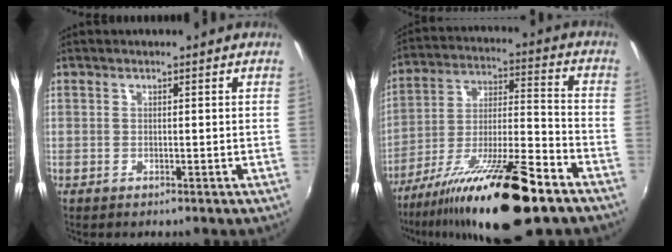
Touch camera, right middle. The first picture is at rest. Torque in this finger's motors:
{"motor_torque": [1.28, -0.86, 0.61, 0.21]}